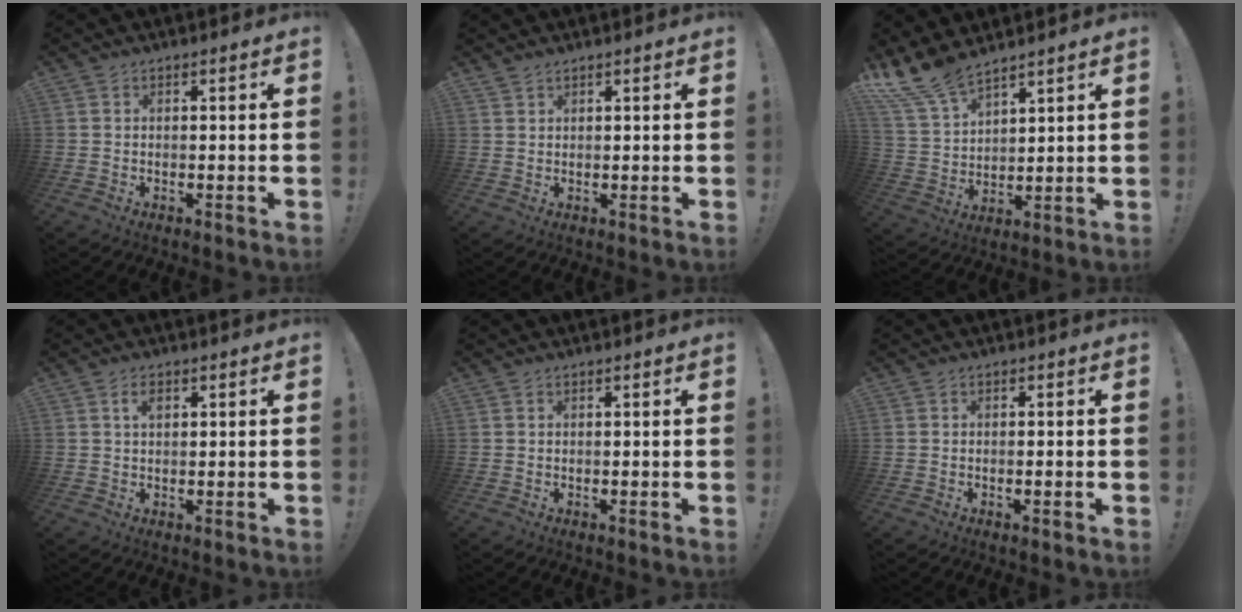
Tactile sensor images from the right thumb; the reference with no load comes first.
{"total": 1.7, "force": [1.5, 0.6, 0.4], "torque": [-0.006, -0.010, 0.030]}
{"total": 11.3, "force": [9.9, 3.9, 3.9], "torque": [-0.098, -0.059, 0.192]}
{"total": 2.3, "force": [0.9, 1.2, 1.8], "torque": [-0.024, -0.003, 0.013]}
{"total": 0.0}
{"total": 1.1, "force": [-0.3, -0.2, 1.1], "torque": [-0.012, -0.003, -0.007]}